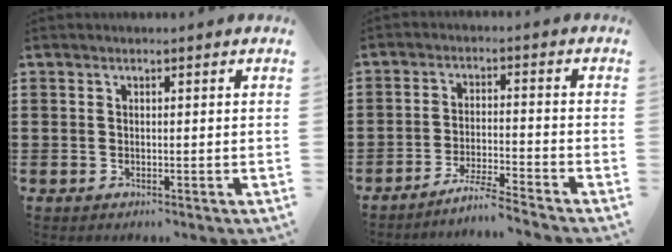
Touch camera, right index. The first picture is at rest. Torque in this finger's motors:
{"motor_torque": [0.31, 0.42, -0.04, 0.02]}